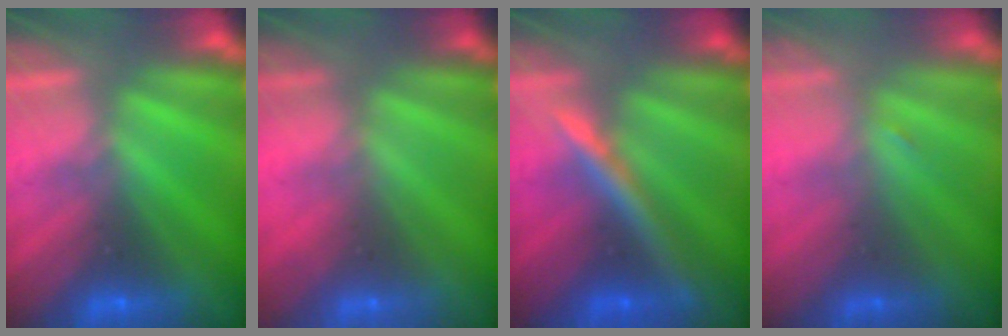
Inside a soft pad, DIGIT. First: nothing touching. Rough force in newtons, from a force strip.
{"total": 2.4}
{"total": 2.4}
{"total": 1.1}